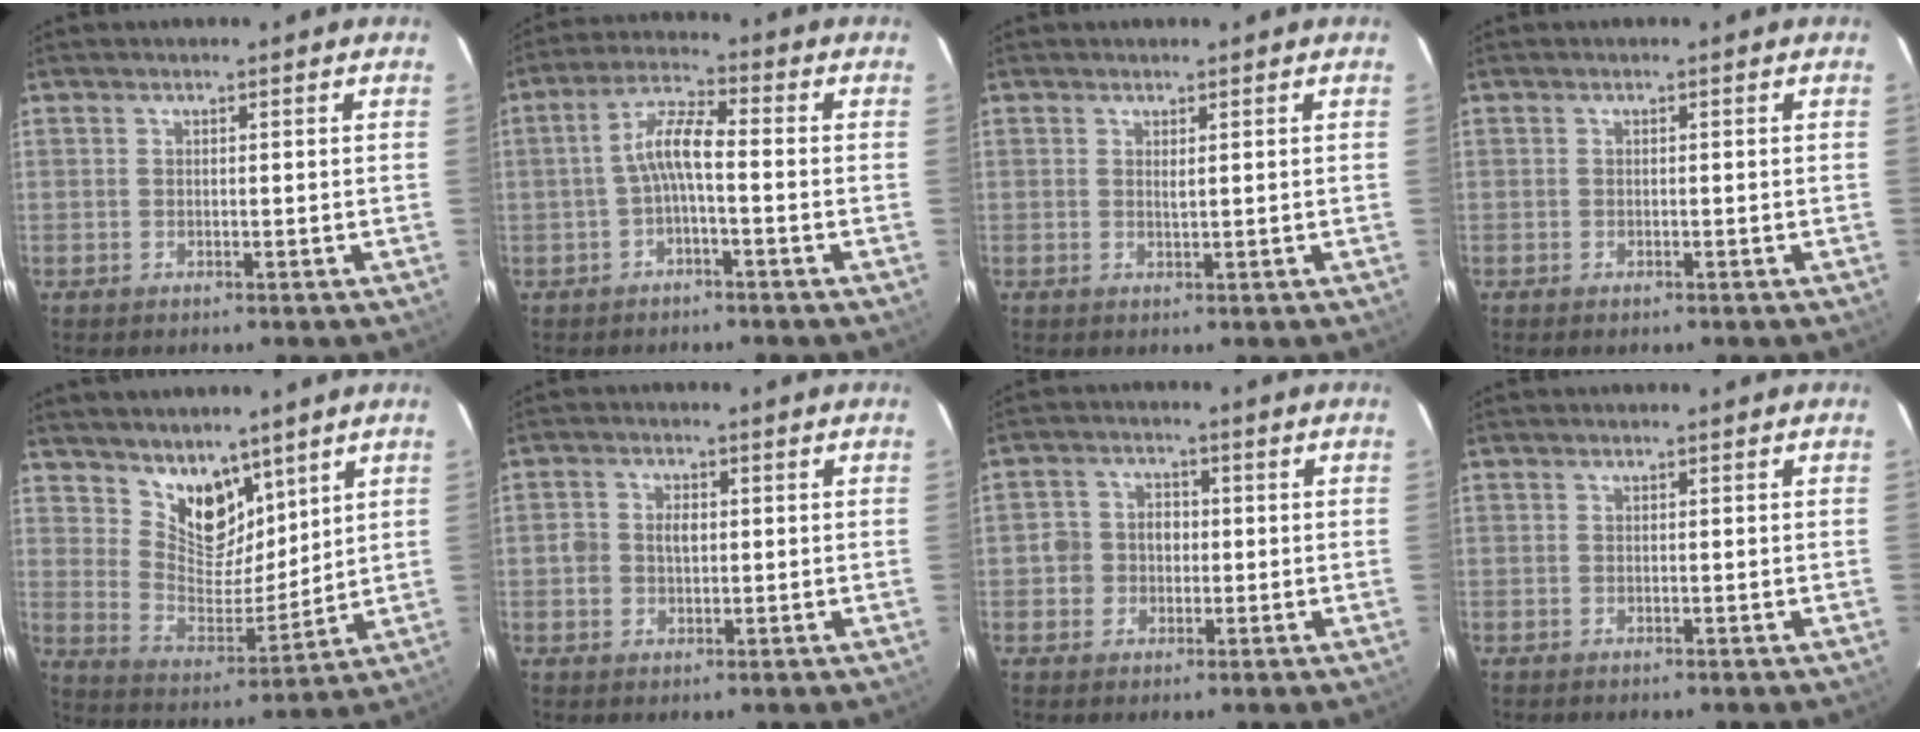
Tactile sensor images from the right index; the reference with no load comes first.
{"total": 5.6, "force": [-1.6, 1.1, 5.3], "torque": [-0.117, 0.017, -0.031]}
{"total": 0.8, "force": [0.4, 0.1, 0.7], "torque": [-0.013, 0.000, 0.008]}
{"total": 0.7, "force": [-0.5, 0.3, 0.2], "torque": [-0.006, -0.002, -0.011]}
{"total": 10.6, "force": [7.6, 5.5, 4.9], "torque": [-0.079, -0.008, 0.148]}
{"total": 3.8, "force": [-0.1, 3.1, 2.1], "torque": [-0.039, 0.009, -0.002]}
{"total": 5.1, "force": [-0.8, 4.9, 1.5], "torque": [-0.027, 0.017, -0.015]}
{"total": 0.0}